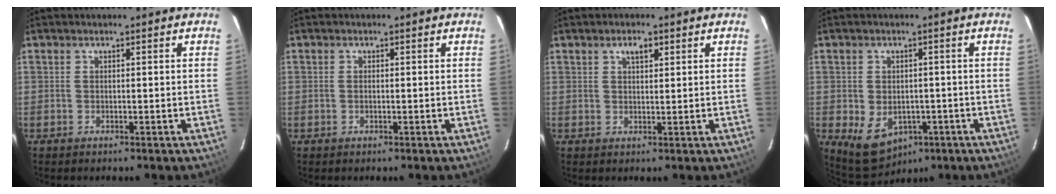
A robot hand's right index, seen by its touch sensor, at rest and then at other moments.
{"total": 0.7, "force": [0.0, 0.4, 0.6], "torque": [-0.013, 0.001, -0.003]}
{"total": 2.5, "force": [1.3, 1.2, 1.8], "torque": [-0.028, 0.007, 0.022]}
{"total": 8.3, "force": [-3.3, 6.3, 4.3], "torque": [-0.093, -0.013, -0.031]}